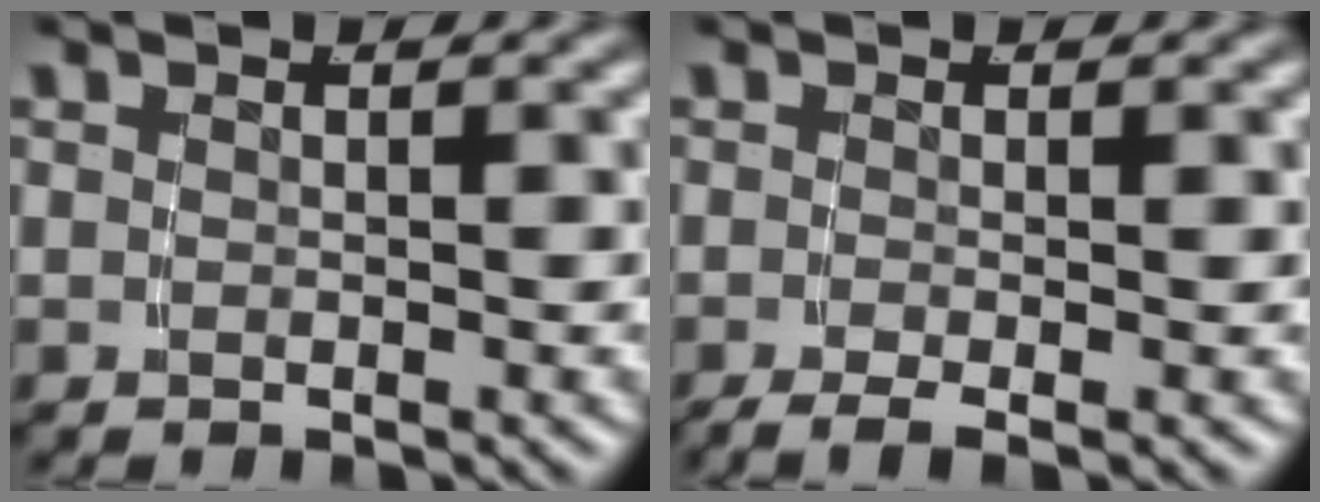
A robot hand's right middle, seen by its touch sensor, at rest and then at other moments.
{"total": 2.8, "force": [-2.2, 0.6, 1.7], "torque": [-0.030, -0.014, -0.028]}